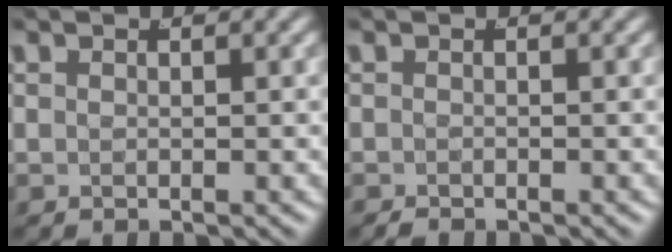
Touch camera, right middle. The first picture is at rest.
{"total": 0.8, "force": [-0.7, -0.3, -0.1], "torque": [0.003, -0.009, -0.010]}